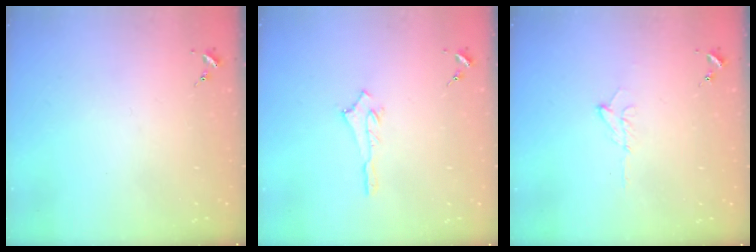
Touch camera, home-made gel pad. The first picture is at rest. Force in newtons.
{"total": 2.5, "press": 2.5, "slide": 0.2}
{"total": 6.5, "press": 6.5, "slide": 0.8}